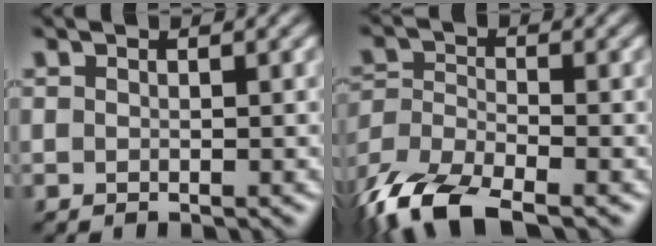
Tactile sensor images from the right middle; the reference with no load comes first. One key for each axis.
{"total": 9.3, "fx": -6.9, "fy": 3.2, "fz": 5.4, "tx": -0.119, "ty": -0.010, "tz": -0.146}